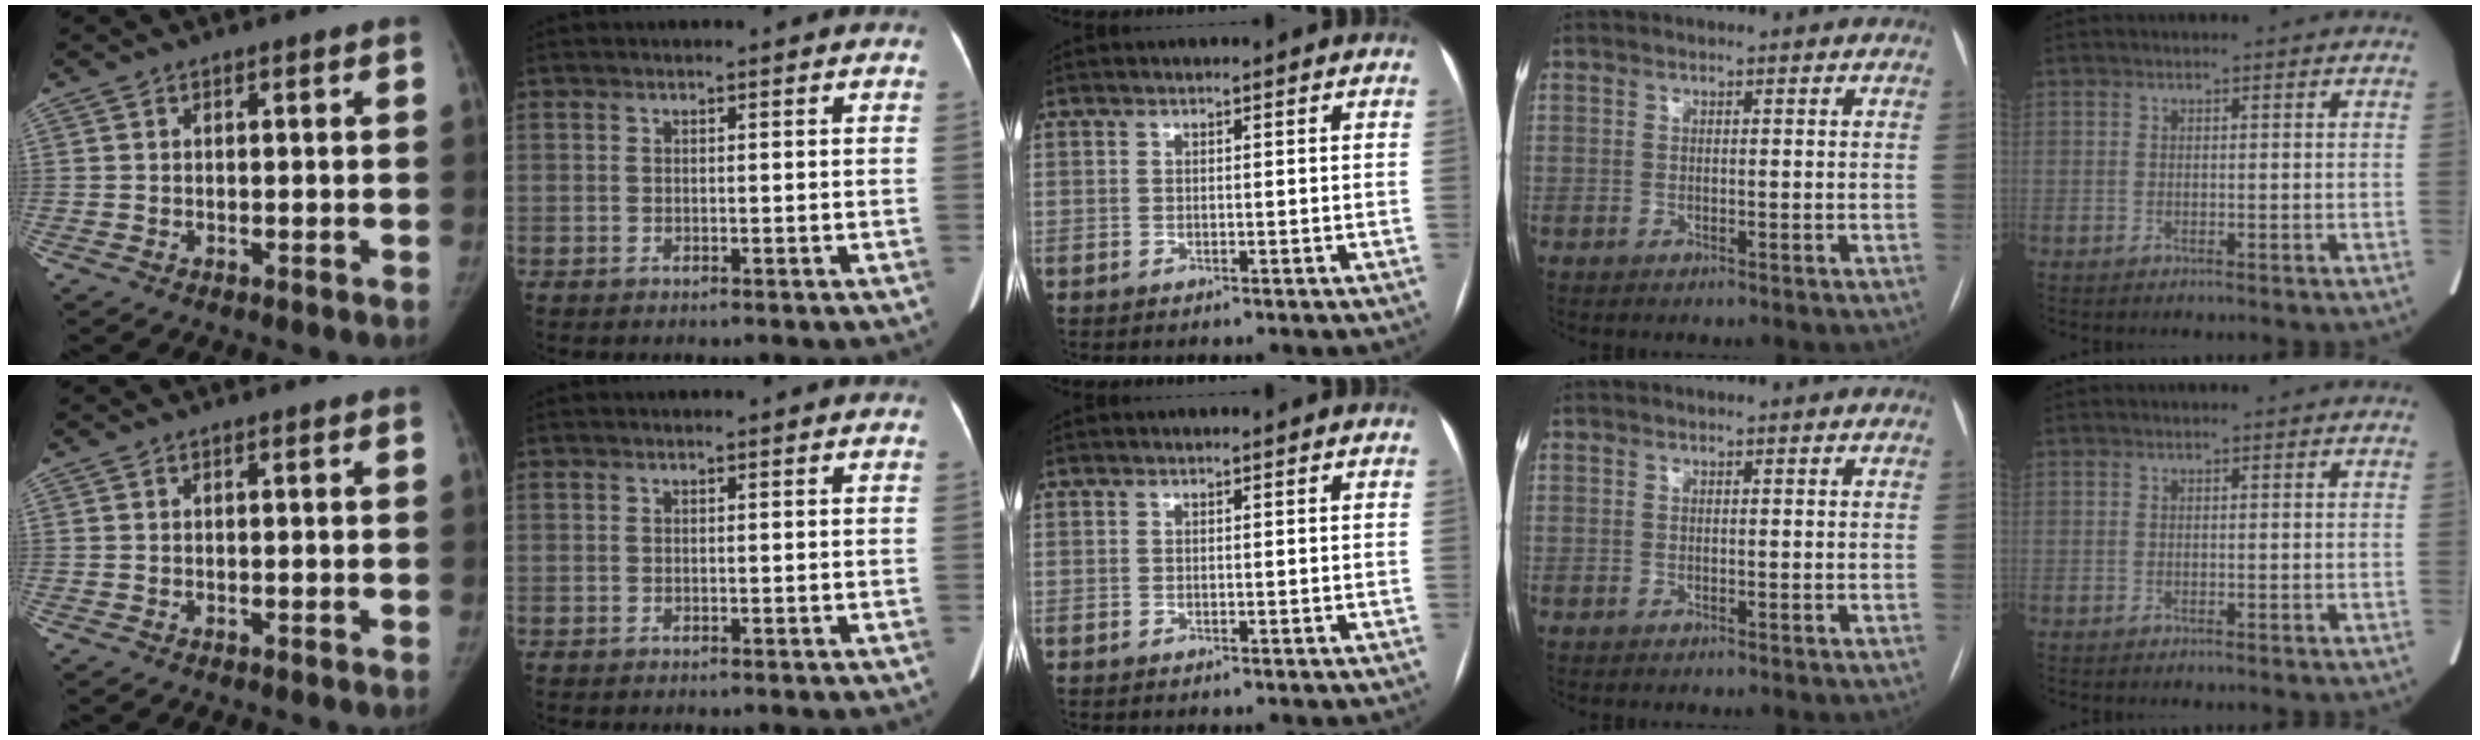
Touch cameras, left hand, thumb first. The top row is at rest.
{}